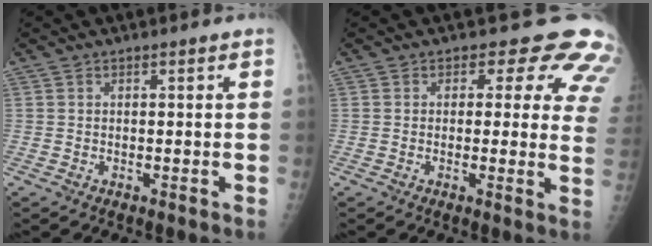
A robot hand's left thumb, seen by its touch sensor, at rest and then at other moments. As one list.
[{"total": 11.3, "force": [8.0, 6.0, 5.1], "torque": [0.004, -0.031, 0.057]}]